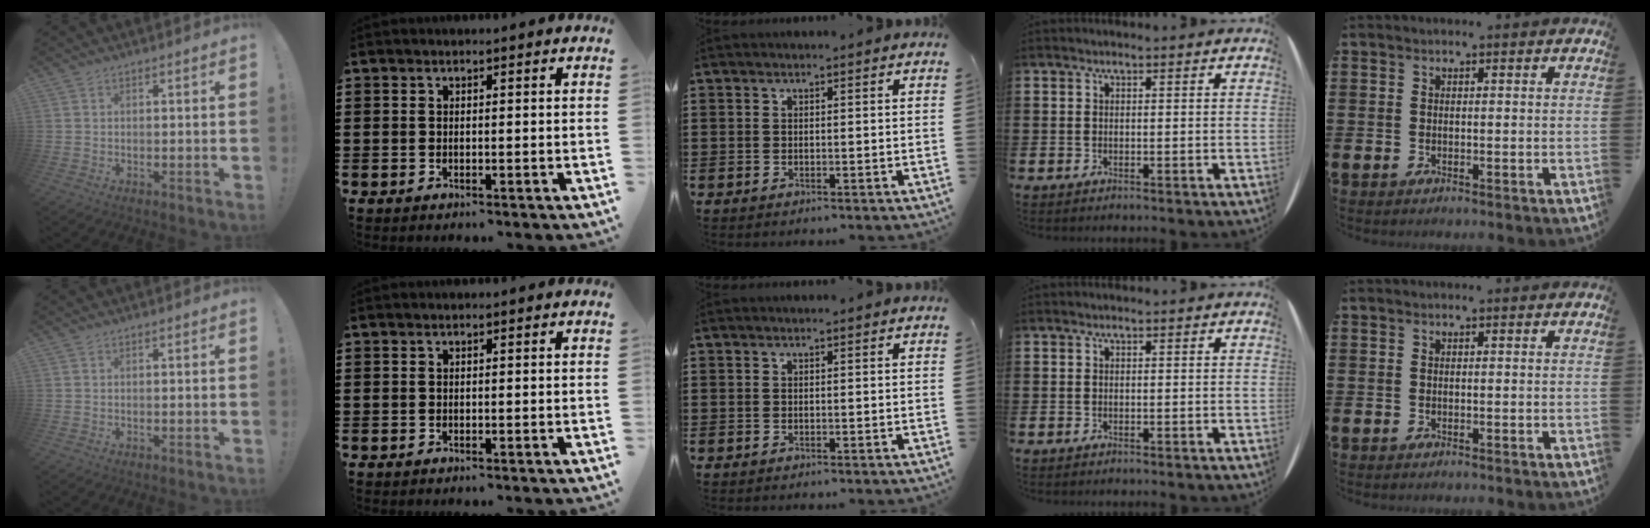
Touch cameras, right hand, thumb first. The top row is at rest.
{}